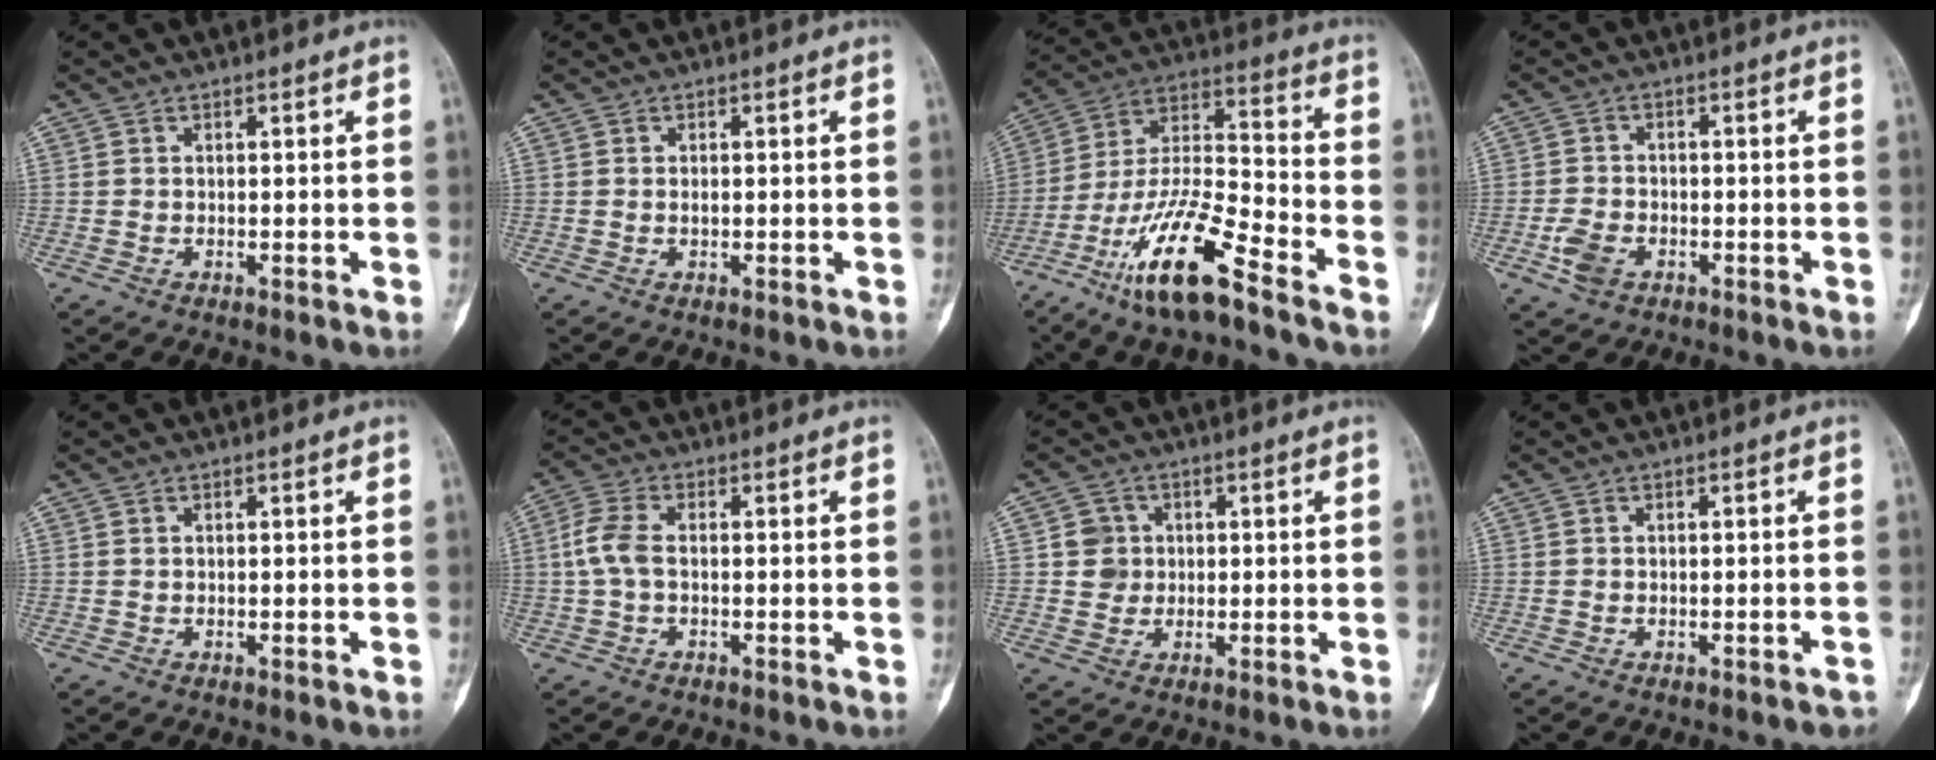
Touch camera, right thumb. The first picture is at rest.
{"total": 0.6, "force": [0.0, 0.4, 0.5], "torque": [-0.005, 0.001, -0.001]}
{"total": 17.0, "force": [-10.9, 3.4, 12.6], "torque": [-0.248, 0.065, -0.203]}
{"total": 4.4, "force": [-1.9, 2.9, 2.7], "torque": [-0.050, 0.008, -0.037]}
{"total": 0.0}
{"total": 5.0, "force": [-0.2, 2.6, 4.2], "torque": [-0.104, 0.013, -0.010]}
{"total": 4.0, "force": [0.5, 3.9, 0.7], "torque": [0.018, 0.005, 0.005]}
{"total": 1.6, "force": [-1.4, 0.6, 0.6], "torque": [-0.006, 0.010, -0.012]}